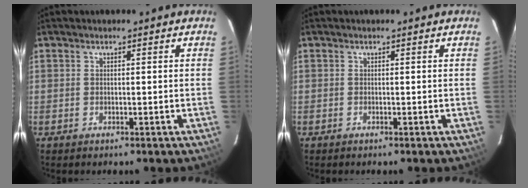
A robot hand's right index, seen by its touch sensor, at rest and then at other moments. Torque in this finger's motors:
{"motor_torque": [0.16, 0.10, 0.03, 0.01]}